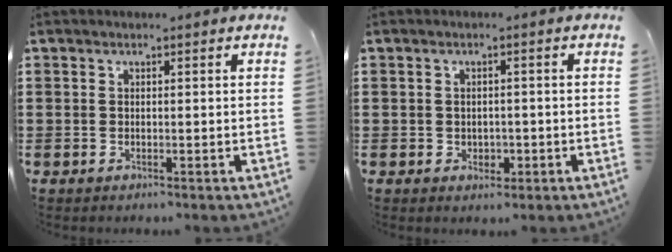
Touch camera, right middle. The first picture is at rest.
{"total": 1.5, "force": [-0.3, 1.3, 0.7], "torque": [-0.007, 0.000, -0.009]}